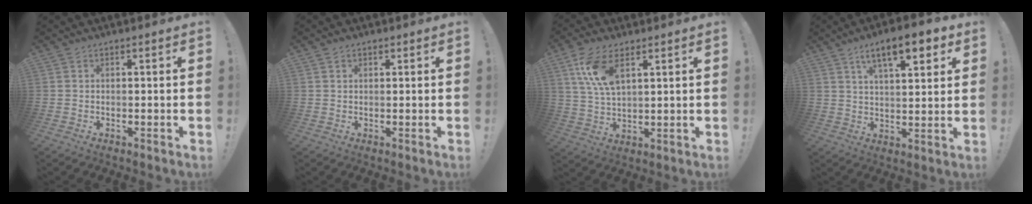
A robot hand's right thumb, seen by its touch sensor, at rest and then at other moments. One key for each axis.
{"total": 1.1, "fx": 0.9, "fy": 0.7, "fz": 0.3, "tx": 0.000, "ty": -0.003, "tz": 0.016}
{"total": 11.0, "fx": 5.4, "fy": 5.2, "fz": 8.1, "tx": -0.159, "ty": -0.016, "tz": 0.099}
{"total": 12.0, "fx": 6.3, "fy": 3.9, "fz": 9.4, "tx": -0.145, "ty": -0.021, "tz": 0.103}